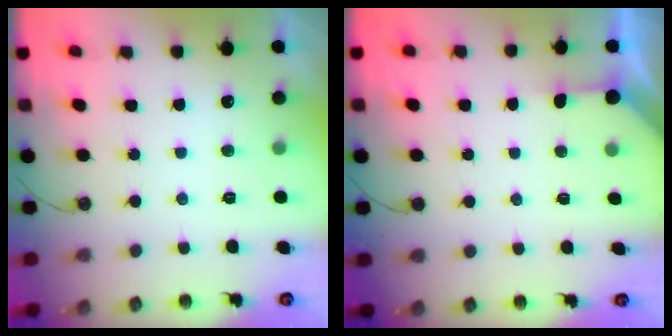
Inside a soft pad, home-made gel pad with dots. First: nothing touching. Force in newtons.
{"total": 2.7, "press": 2.7, "slide": 0.4}